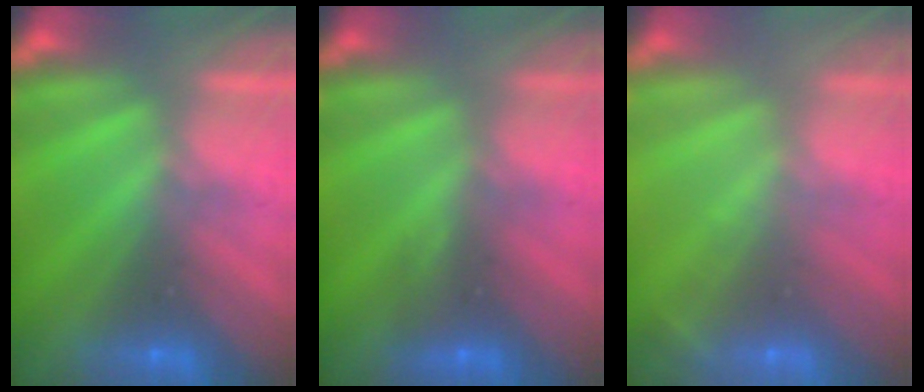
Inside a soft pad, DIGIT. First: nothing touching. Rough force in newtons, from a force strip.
{"total": 2.9}
{"total": 1.8}